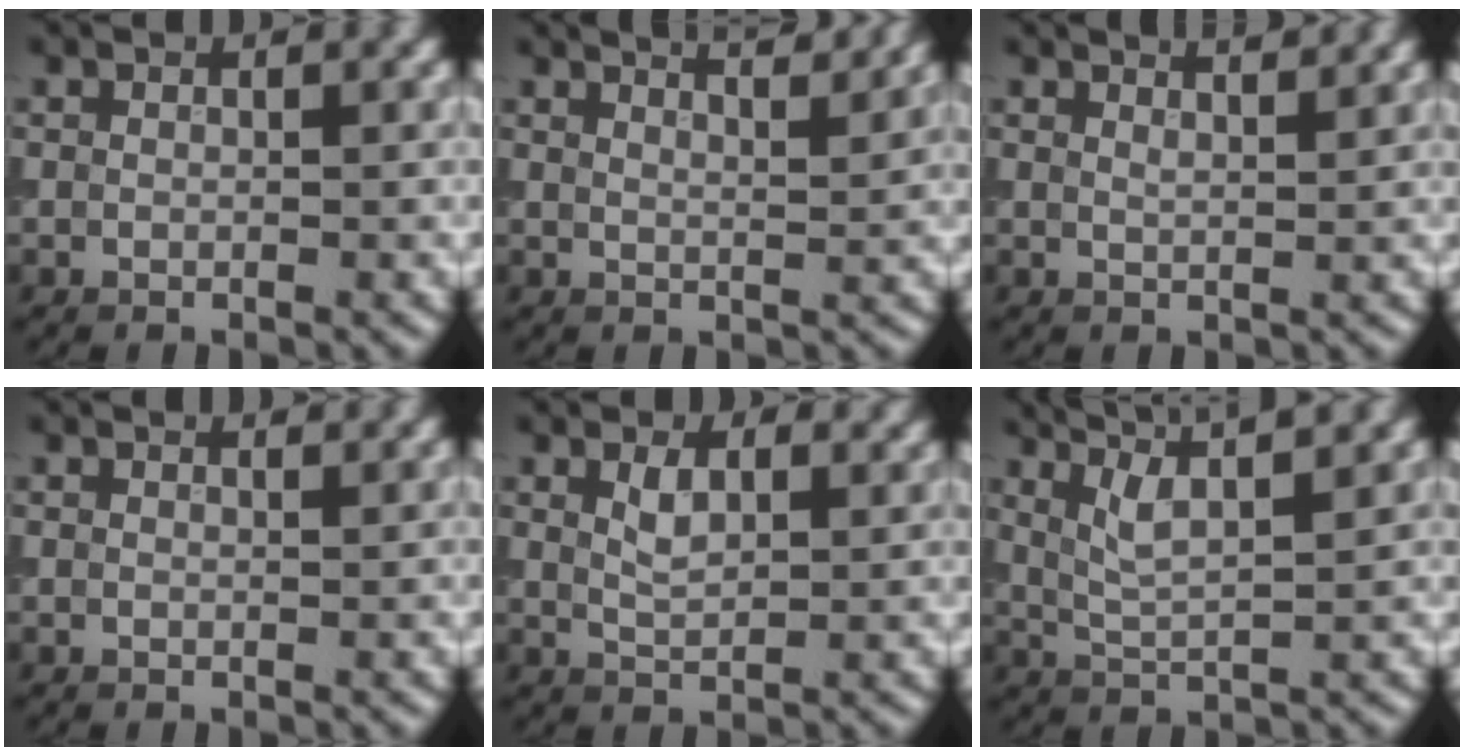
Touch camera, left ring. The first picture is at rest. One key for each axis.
{"total": 6.4, "fx": 4.8, "fy": 2.2, "fz": 3.5, "tx": -0.020, "ty": 0.045, "tz": 0.026}
{"total": 4.0, "fx": 3.0, "fy": 1.5, "fz": 2.1, "tx": -0.004, "ty": 0.031, "tz": 0.005}
{"total": 1.8, "fx": 1.6, "fy": 0.4, "fz": 0.8, "tx": -0.010, "ty": 0.004, "tz": 0.008}
{"total": 2.6, "fx": 1.4, "fy": 1.2, "fz": 1.8, "tx": -0.040, "ty": -0.002, "tz": 0.028}
{"total": 5.7, "fx": 3.7, "fy": 1.3, "fz": 4.1, "tx": -0.075, "ty": 0.025, "tz": 0.043}